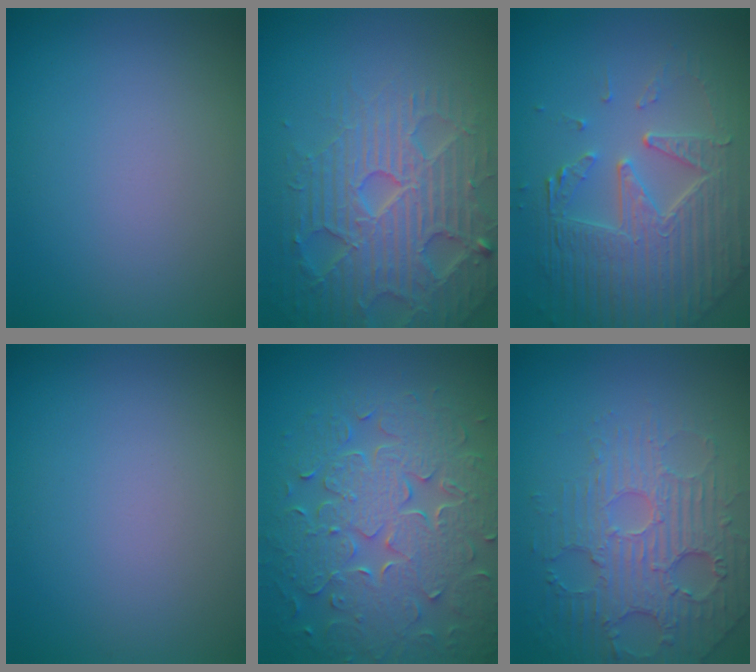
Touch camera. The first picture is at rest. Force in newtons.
{"total": 7.0, "press": 6.9, "slide": 1.4}
{"total": 7.1, "press": 5.2, "slide": 4.8}
{"total": 0.0}
{"total": 8.8, "press": 6.1, "slide": 6.3}
{"total": 4.7, "press": 4.2, "slide": 2.1}